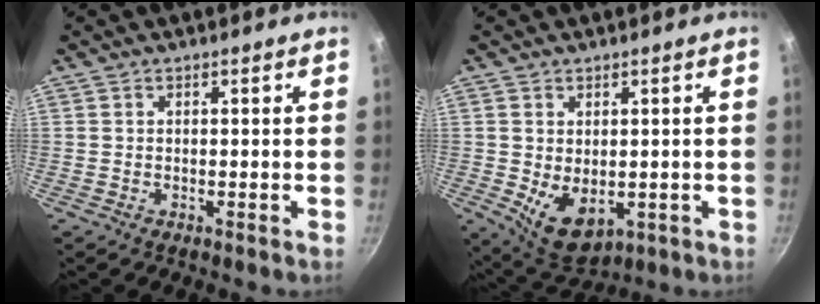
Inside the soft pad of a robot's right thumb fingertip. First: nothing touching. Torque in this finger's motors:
{"motor_torque": [-0.35, 0.61, 0.52, 0.55, 0.07]}